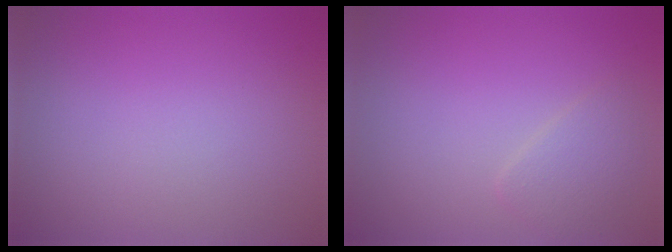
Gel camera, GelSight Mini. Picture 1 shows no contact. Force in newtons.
{"total": 1.8, "press": 1.8, "slide": 0.1}